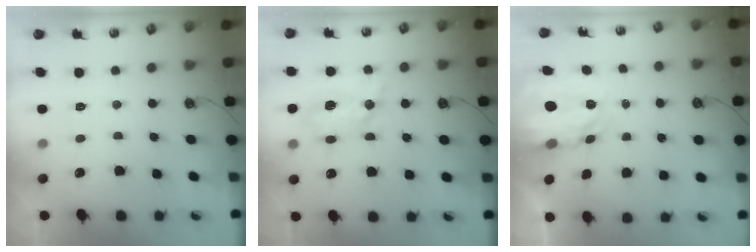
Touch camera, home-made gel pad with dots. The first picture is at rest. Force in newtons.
{"total": 11.5, "press": 11.5, "slide": 0.1}
{"total": 6.3, "press": 6.3, "slide": 0.6}